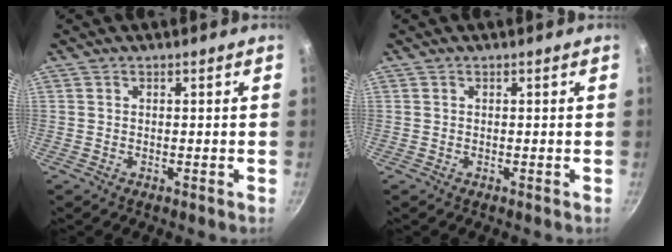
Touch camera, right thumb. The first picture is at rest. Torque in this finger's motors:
{"motor_torque": [0.00, 0.00, -0.28, 0.30, 0.01]}